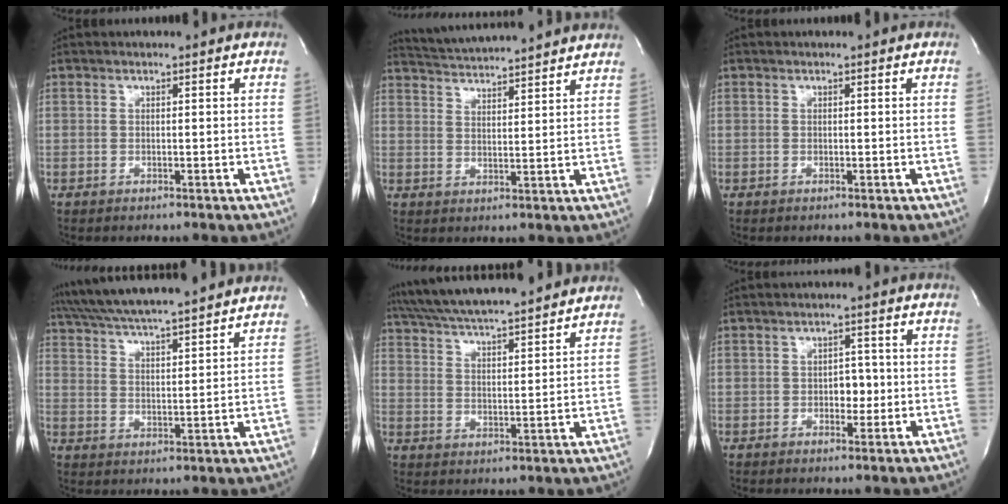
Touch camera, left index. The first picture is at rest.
{"total": 13.6, "force": [12.8, 0.2, 4.7], "torque": [-0.089, 0.023, 0.181]}
{"total": 0.0}
{"total": 19.4, "force": [17.3, 0.9, 8.7], "torque": [-0.155, 0.032, 0.261]}
{"total": 19.3, "force": [17.2, 1.6, 8.5], "torque": [-0.151, 0.035, 0.262]}
{"total": 3.2, "force": [-0.5, 2.0, 2.4], "torque": [-0.027, 0.005, -0.006]}